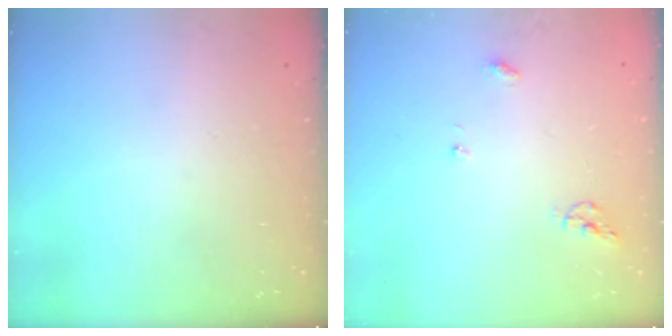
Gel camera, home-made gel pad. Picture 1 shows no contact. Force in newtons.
{"total": 5.9, "press": 5.9, "slide": 0.6}